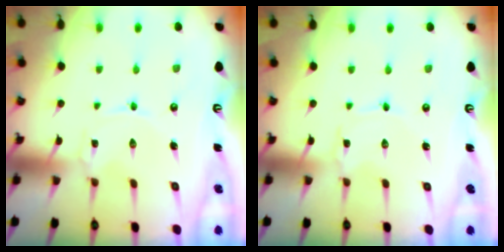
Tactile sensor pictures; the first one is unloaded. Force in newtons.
{"total": 0.6, "press": 0.6, "slide": 0.1}